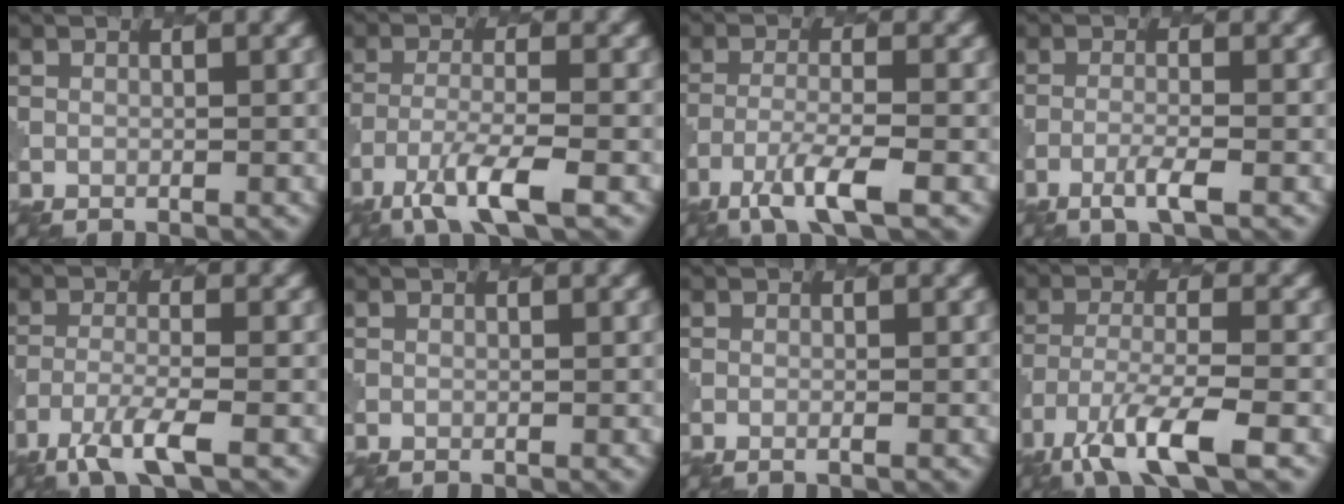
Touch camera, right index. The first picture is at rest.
{"total": 5.7, "force": [-3.5, 1.1, 4.3], "torque": [-0.080, -0.008, -0.069]}
{"total": 4.8, "force": [-2.9, 0.9, 3.6], "torque": [-0.069, -0.007, -0.060]}
{"total": 2.2, "force": [-1.2, 0.2, 1.9], "torque": [-0.034, 0.000, -0.030]}
{"total": 4.2, "force": [-2.8, 0.7, 3.1], "torque": [-0.063, -0.008, -0.060]}
{"total": 0.0}
{"total": 0.5, "force": [-0.2, 0.1, 0.5], "torque": [-0.005, 0.000, -0.006]}
{"total": 7.3, "force": [-4.4, 1.7, 5.5], "torque": [-0.103, -0.009, -0.083]}